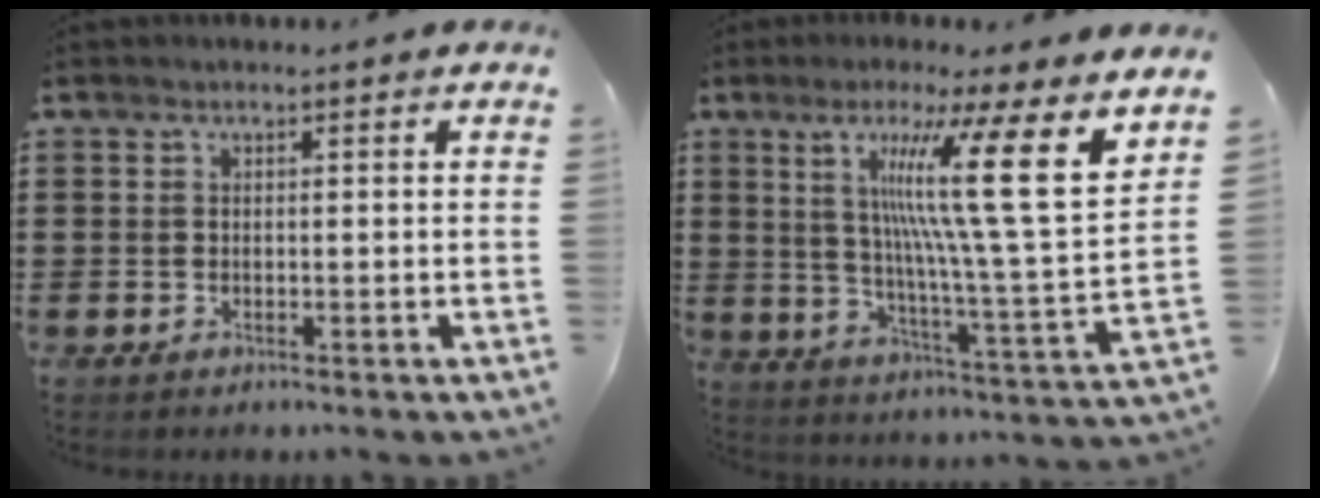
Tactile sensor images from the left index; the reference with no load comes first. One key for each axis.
{"total": 16.9, "fx": 7.8, "fy": 1.2, "fz": 14.9, "tx": -0.267, "ty": -0.037, "tz": 0.112}